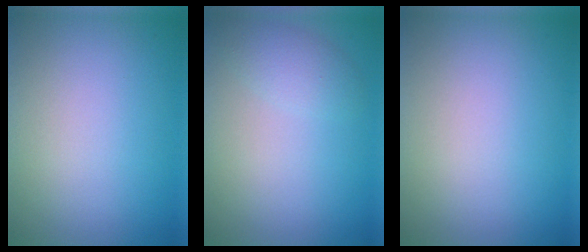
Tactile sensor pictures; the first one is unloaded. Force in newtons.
{"total": 1.9, "press": 1.9, "slide": 0.1}
{"total": 0.0}